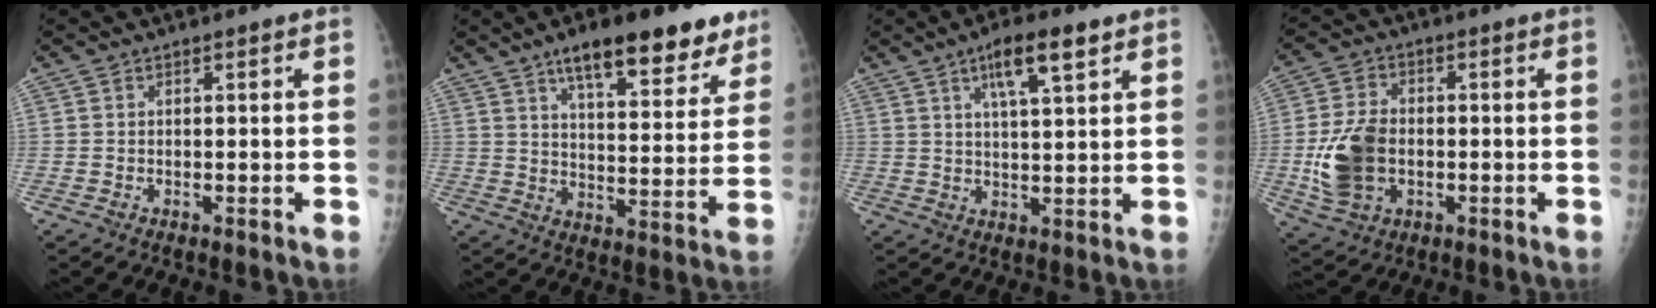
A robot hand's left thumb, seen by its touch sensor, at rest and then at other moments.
{"total": 17.0, "force": [11.4, 6.1, 11.1], "torque": [-0.109, -0.050, 0.170]}
{"total": 8.3, "force": [4.5, 1.9, 6.7], "torque": [-0.110, -0.013, 0.076]}
{"total": 10.9, "force": [-1.8, 7.5, 7.7], "torque": [-0.146, 0.008, -0.029]}